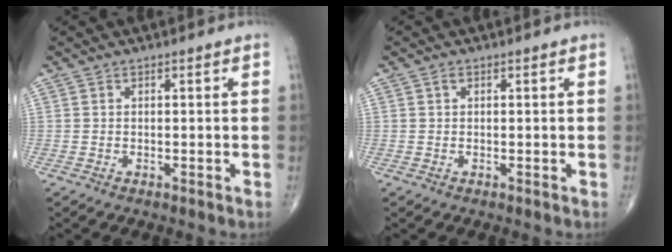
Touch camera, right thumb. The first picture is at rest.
{"total": 0.6, "force": [0.2, 0.5, 0.3], "torque": [0.000, 0.002, 0.002]}